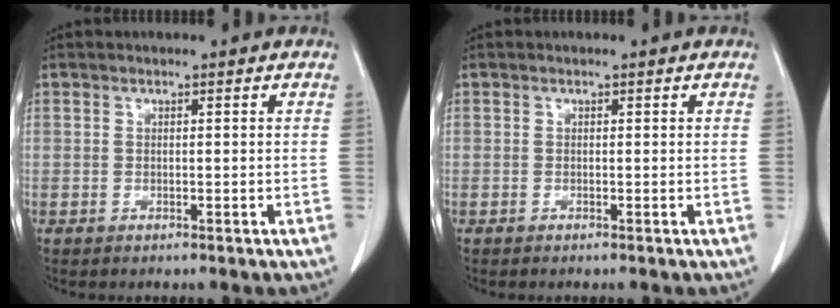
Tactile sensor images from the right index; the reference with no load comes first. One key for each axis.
{"total": 0.0}